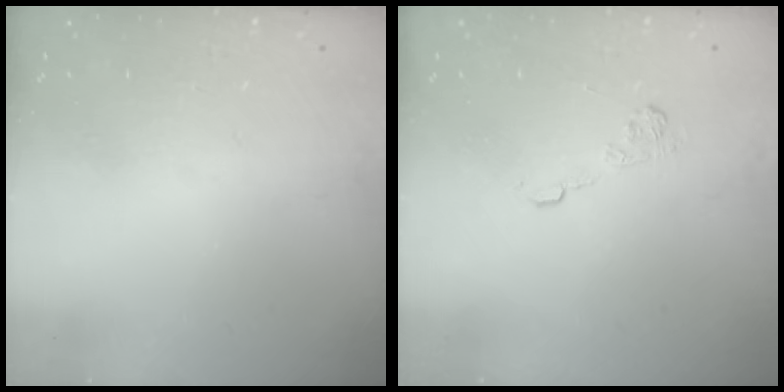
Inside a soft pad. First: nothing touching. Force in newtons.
{"total": 8.5, "press": 8.3, "slide": 1.3}